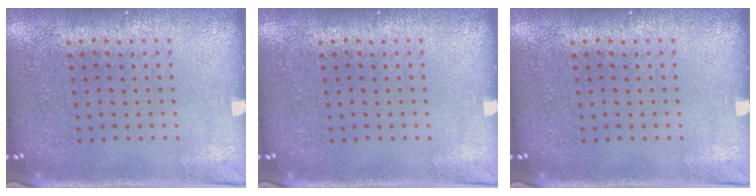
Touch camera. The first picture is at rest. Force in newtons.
{"total": 0.0}
{"total": 0.0}